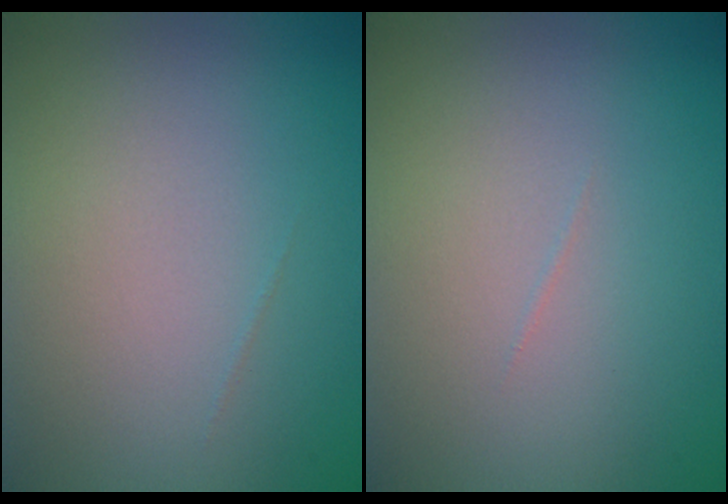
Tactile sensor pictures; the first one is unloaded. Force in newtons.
{"total": 0.0}